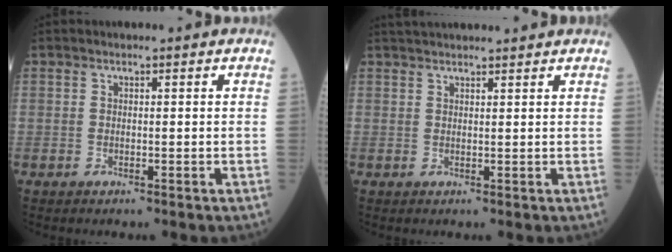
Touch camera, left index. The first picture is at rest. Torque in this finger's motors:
{"motor_torque": [-0.14, -0.47, 0.06, 0.02]}